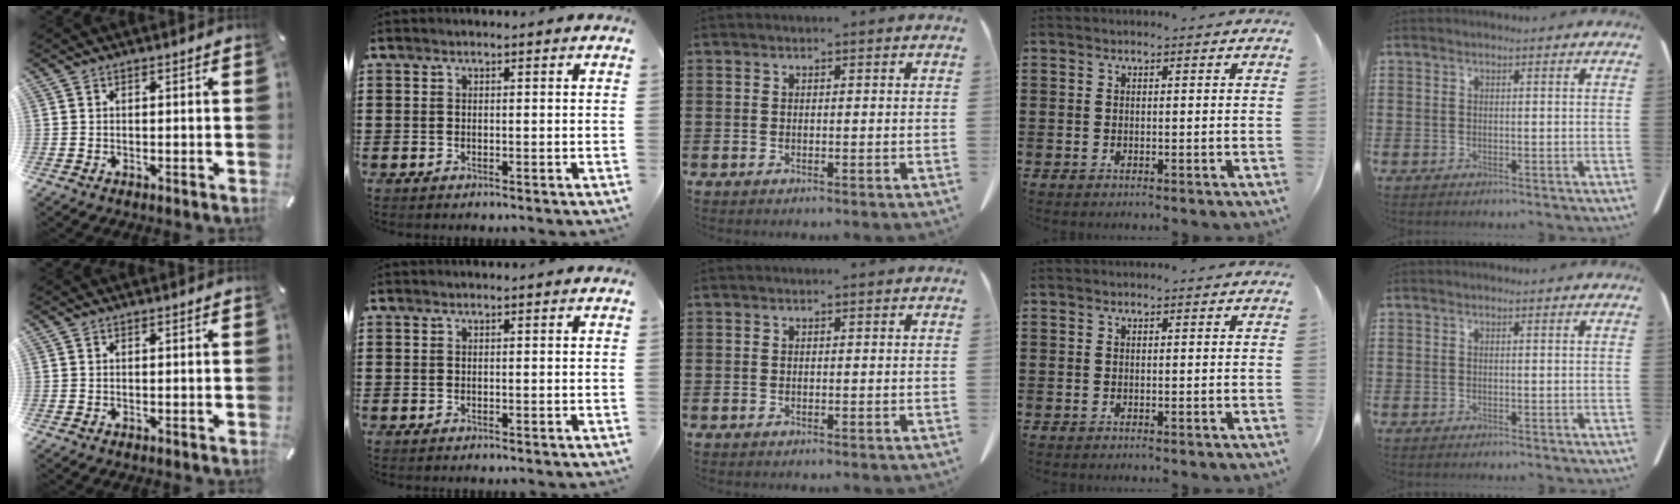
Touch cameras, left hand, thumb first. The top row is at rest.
{}